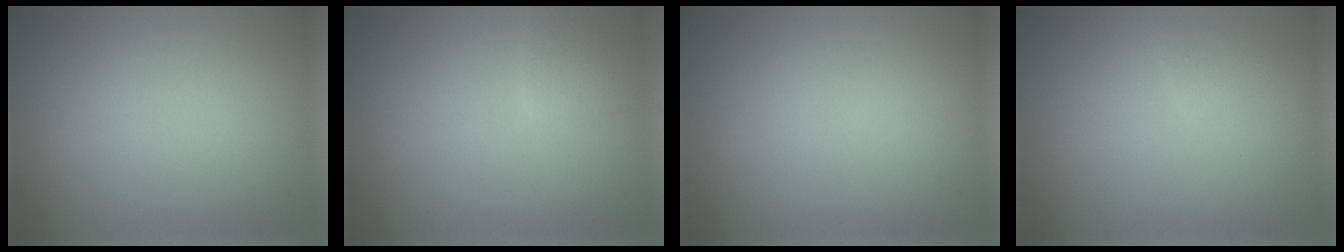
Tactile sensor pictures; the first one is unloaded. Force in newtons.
{"total": 1.3, "press": 1.3, "slide": 0.0}
{"total": 0.0}
{"total": 0.8, "press": 0.8, "slide": 0.1}